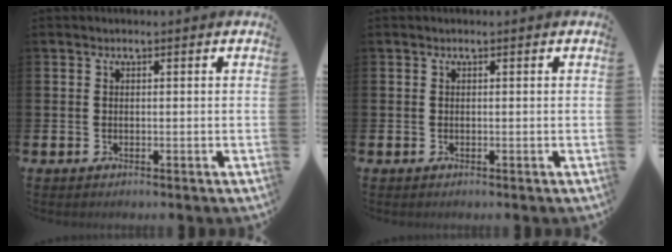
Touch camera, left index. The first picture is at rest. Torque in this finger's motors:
{"motor_torque": [0.02, 0.02, 0.00, 0.00]}